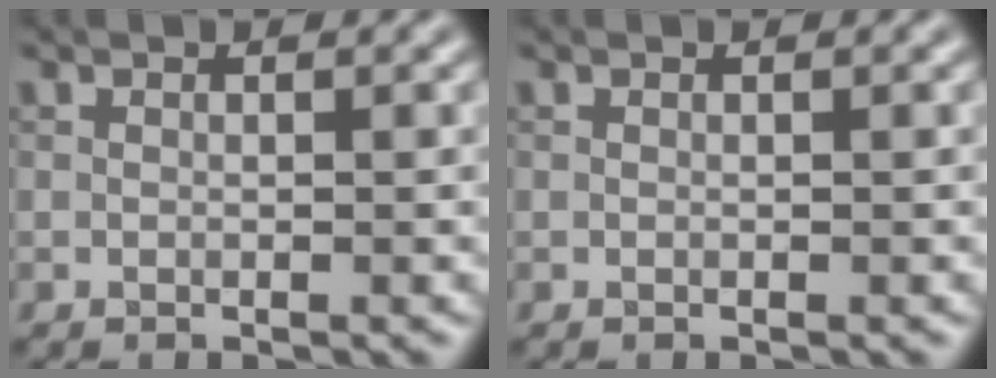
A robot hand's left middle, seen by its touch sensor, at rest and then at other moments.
{"total": 0.0}